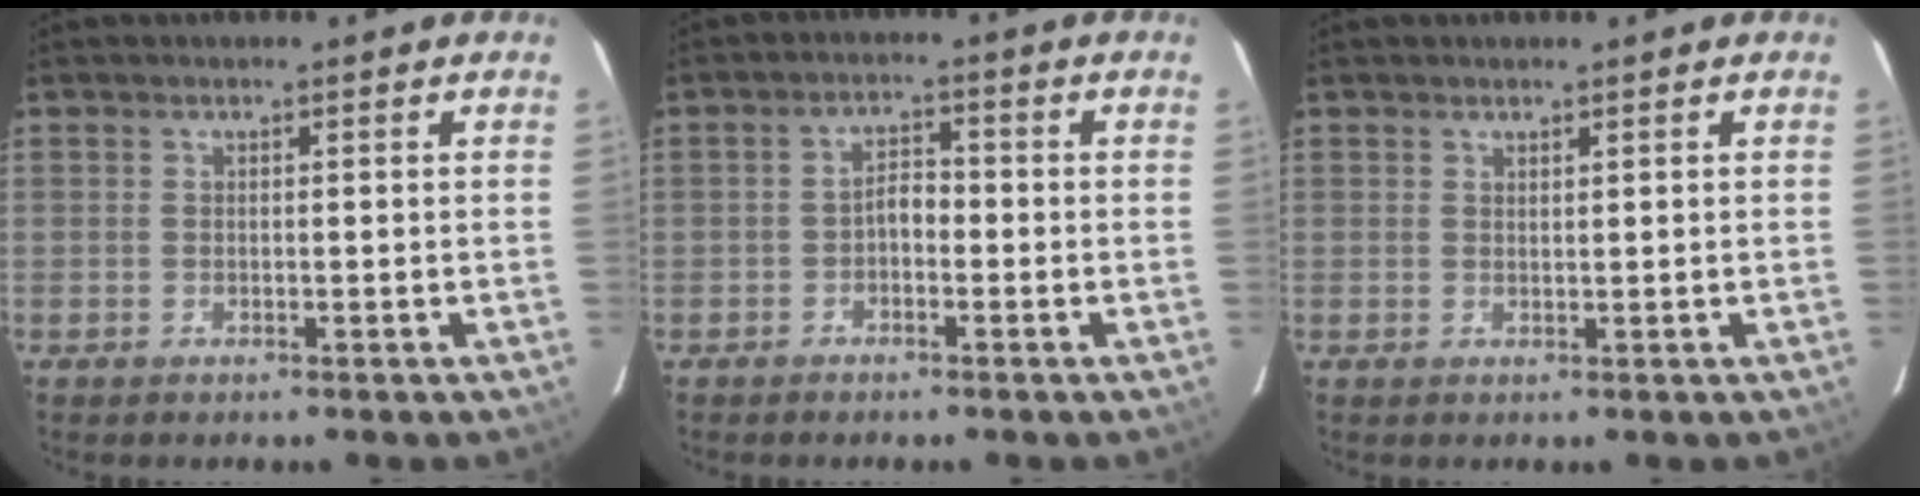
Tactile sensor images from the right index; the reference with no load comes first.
{"total": 2.6, "force": [-1.3, 1.5, 1.7], "torque": [-0.032, 0.010, -0.023]}
{"total": 0.7, "force": [0.7, 0.0, 0.2], "torque": [-0.004, -0.002, 0.013]}